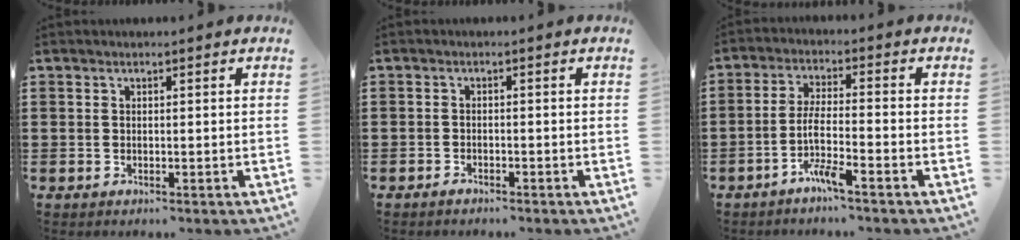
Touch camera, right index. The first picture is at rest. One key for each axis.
{"total": 1.0, "fx": -0.9, "fy": 0.3, "fz": 0.1, "tx": -0.007, "ty": 0.002, "tz": -0.019}
{"total": 5.4, "fx": -3.3, "fy": 0.2, "fz": 4.2, "tx": -0.102, "ty": -0.010, "tz": -0.070}